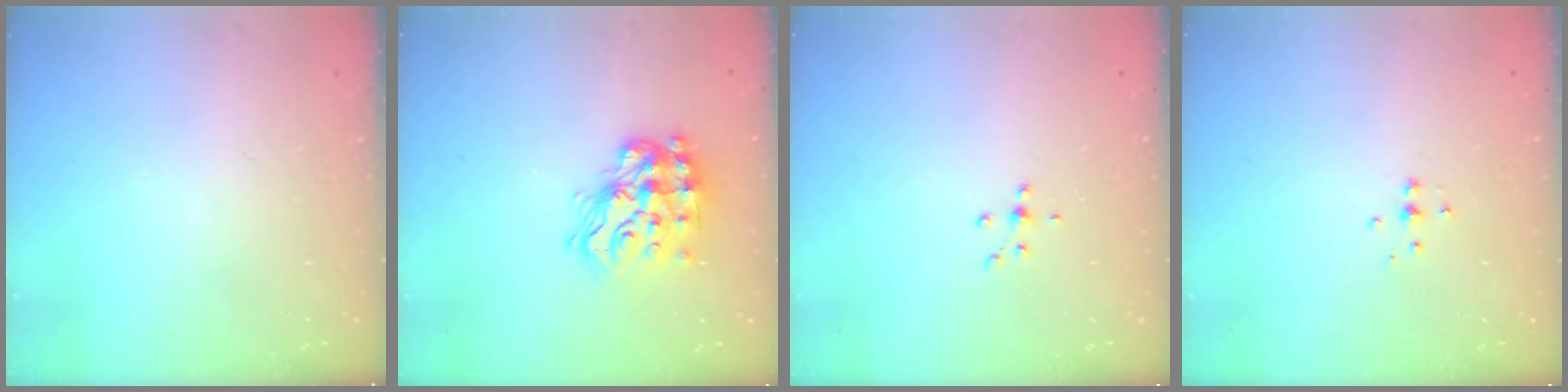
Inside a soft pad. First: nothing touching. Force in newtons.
{"total": 16.5, "press": 16.5, "slide": 1.2}
{"total": 3.9, "press": 3.9, "slide": 0.6}
{"total": 3.9, "press": 3.9, "slide": 0.6}